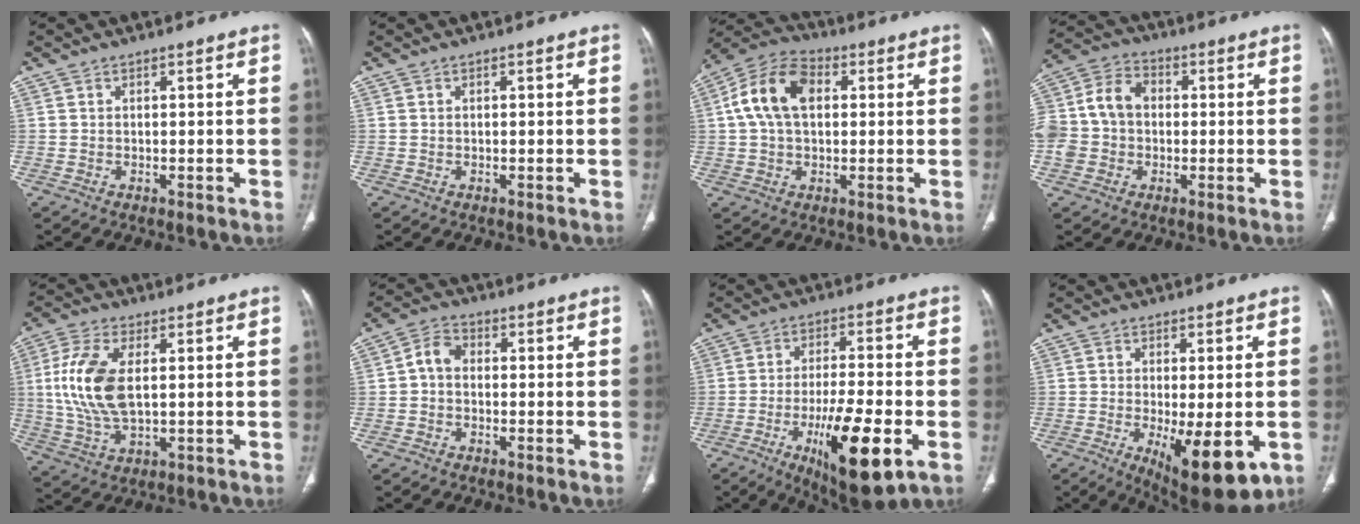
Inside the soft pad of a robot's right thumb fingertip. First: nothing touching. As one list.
[{"total": 0.0}, {"total": 12.0, "force": [2.3, 7.7, 9.0], "torque": [-0.169, 0.026, 0.034]}, {"total": 12.8, "force": [-0.5, 10.5, 7.3], "torque": [-0.141, 0.039, -0.015]}, {"total": 11.3, "force": [1.6, 5.5, 9.7], "torque": [-0.219, -0.008, 0.039]}, {"total": 4.1, "force": [-0.3, 3.1, 2.7], "torque": [-0.043, 0.014, -0.016]}, {"total": 16.6, "force": [-6.3, 4.7, 14.7], "torque": [-0.245, 0.004, -0.090]}, {"total": 13.5, "force": [-4.2, 4.7, 11.9], "torque": [-0.167, -0.019, -0.048]}]